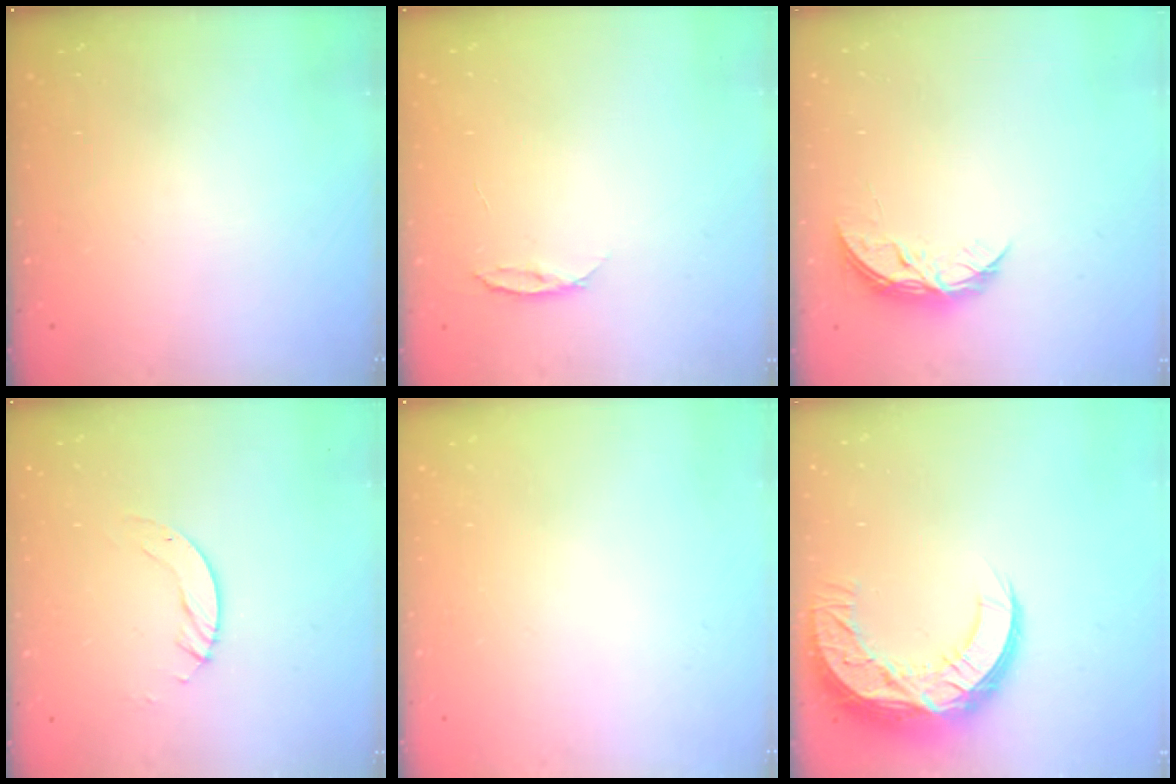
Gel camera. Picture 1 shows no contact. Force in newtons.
{"total": 4.0, "press": 4.0, "slide": 0.4}
{"total": 5.4, "press": 5.4, "slide": 0.5}
{"total": 3.0, "press": 3.0, "slide": 0.2}
{"total": 0.0}
{"total": 16.0, "press": 16.0, "slide": 1.3}